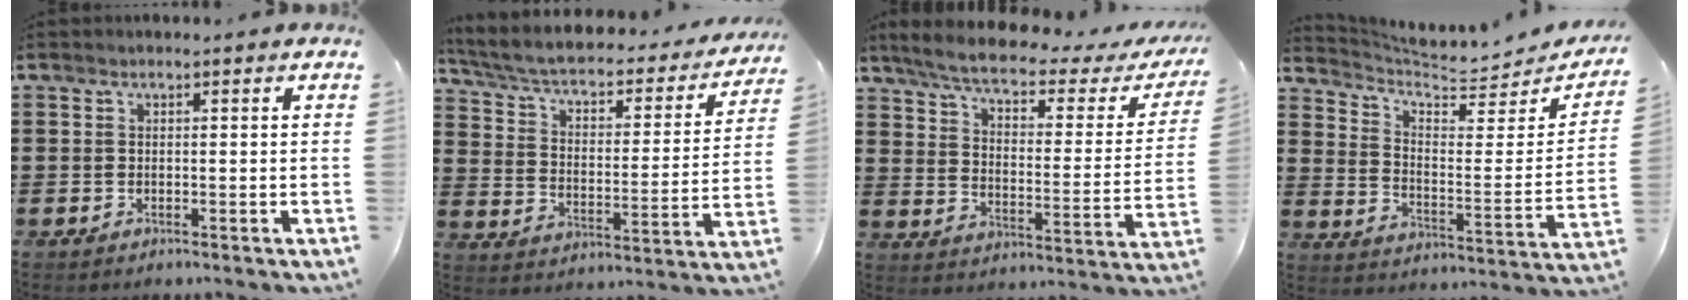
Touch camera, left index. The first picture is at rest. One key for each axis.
{"total": 4.1, "fx": 3.1, "fy": 1.1, "fz": 2.5, "tx": -0.063, "ty": -0.029, "tz": 0.043}
{"total": 5.1, "fx": 3.8, "fy": 0.6, "fz": 3.3, "tx": -0.083, "ty": -0.027, "tz": 0.059}
{"total": 5.3, "fx": 4.9, "fy": 1.0, "fz": 1.9, "tx": -0.056, "ty": -0.044, "tz": 0.078}